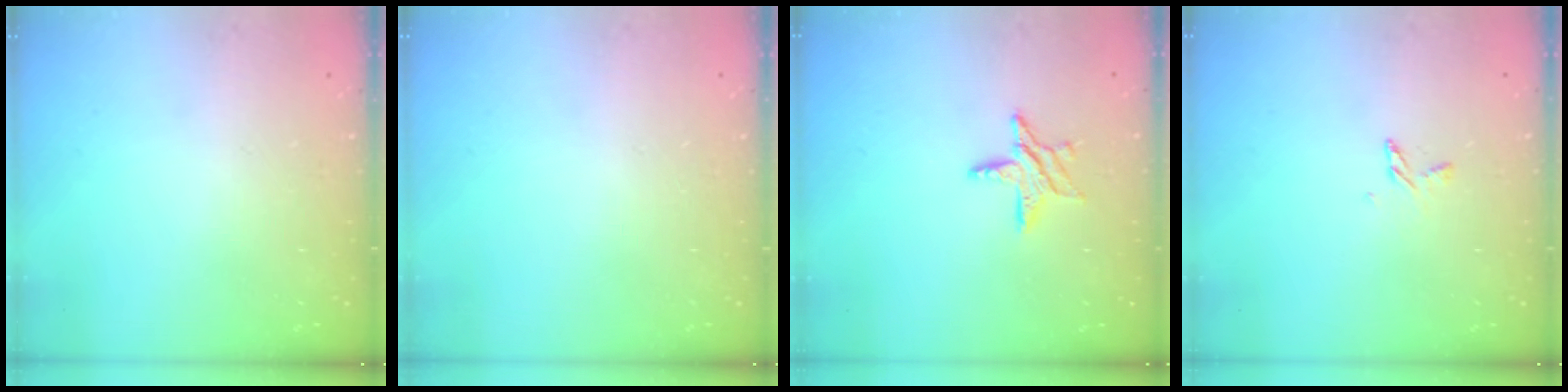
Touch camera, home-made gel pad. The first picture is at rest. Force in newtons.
{"total": 0.0}
{"total": 7.4, "press": 7.4, "slide": 0.2}
{"total": 3.9, "press": 3.9, "slide": 0.4}